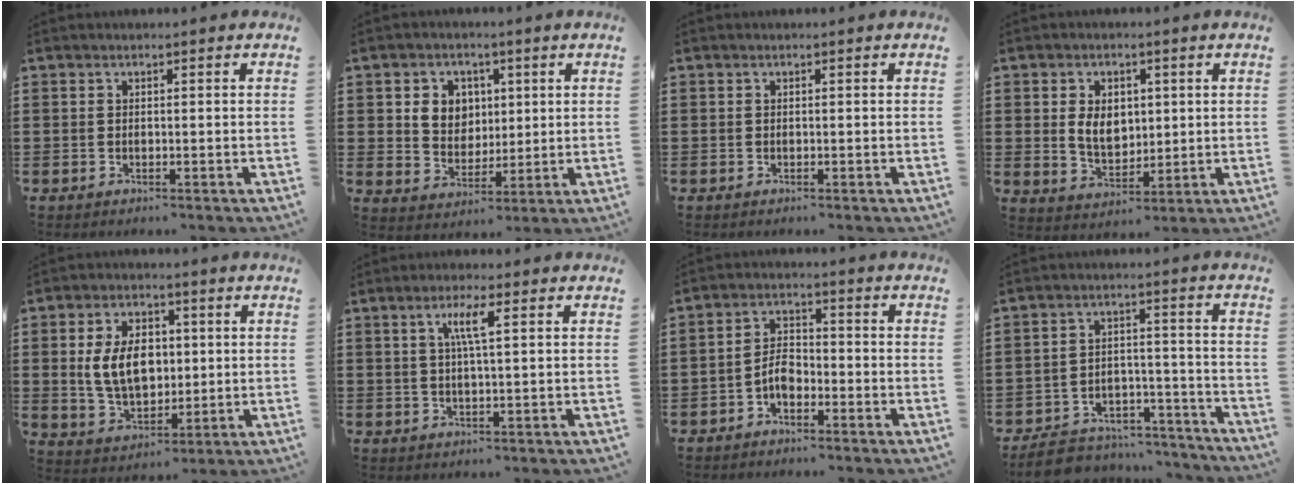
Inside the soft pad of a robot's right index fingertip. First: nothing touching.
{"total": 5.7, "force": [1.5, 5.2, 1.8], "torque": [-0.044, 0.011, 0.023]}
{"total": 0.0}
{"total": 5.5, "force": [0.8, 4.1, 3.7], "torque": [-0.066, 0.006, 0.010]}
{"total": 8.7, "force": [0.9, 5.8, 6.5], "torque": [-0.147, 0.009, 0.010]}
{"total": 3.7, "force": [1.0, 0.0, 3.5], "torque": [-0.071, 0.001, 0.012]}
{"total": 3.9, "force": [-2.0, 2.2, 2.6], "torque": [-0.064, 0.003, -0.043]}
{"total": 6.8, "force": [-6.3, 2.2, 1.3], "torque": [-0.028, 0.020, -0.125]}